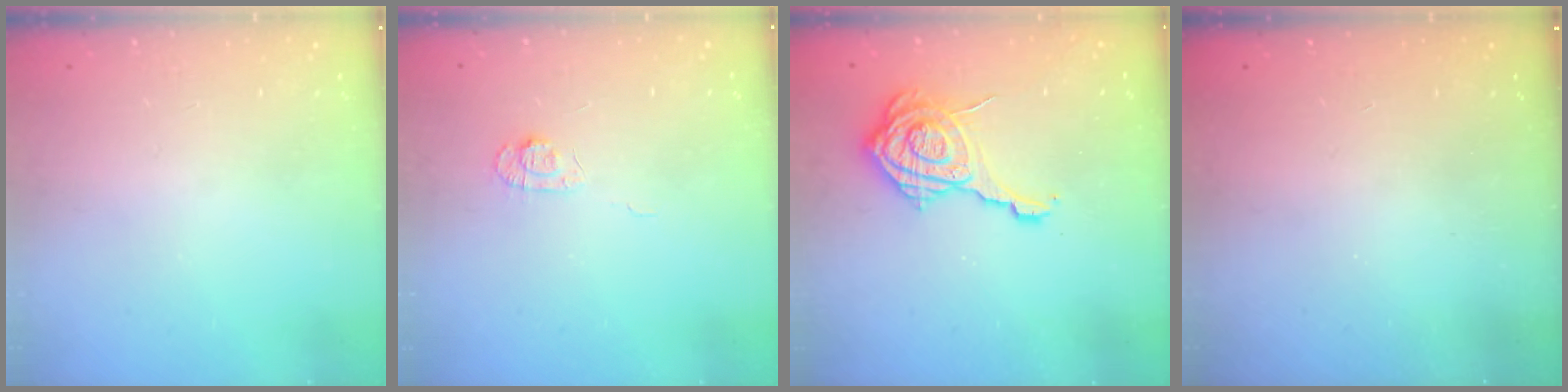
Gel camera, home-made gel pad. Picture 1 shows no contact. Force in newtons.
{"total": 5.6, "press": 5.6, "slide": 0.7}
{"total": 14.4, "press": 14.4, "slide": 0.9}
{"total": 2.3, "press": 2.2, "slide": 0.7}